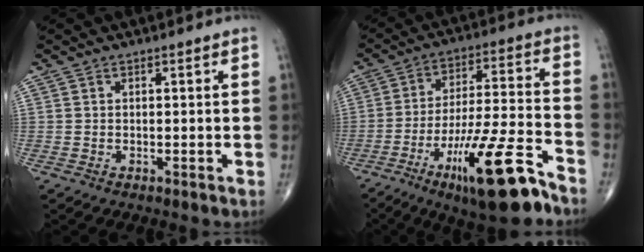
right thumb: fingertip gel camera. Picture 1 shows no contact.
{"total": 19.3, "force": [-11.3, 3.7, 15.2], "torque": [-0.265, 0.051, -0.187]}